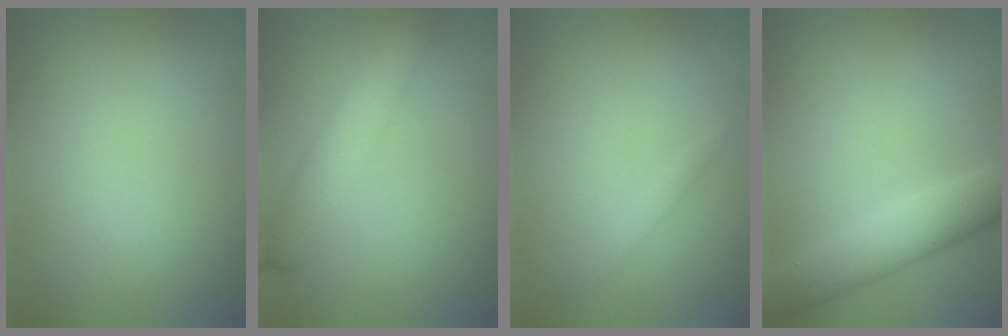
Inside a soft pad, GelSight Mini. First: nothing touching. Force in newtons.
{"total": 4.4, "press": 4.4, "slide": 0.4}
{"total": 0.9, "press": 0.9, "slide": 0.1}
{"total": 4.9, "press": 4.9, "slide": 0.2}